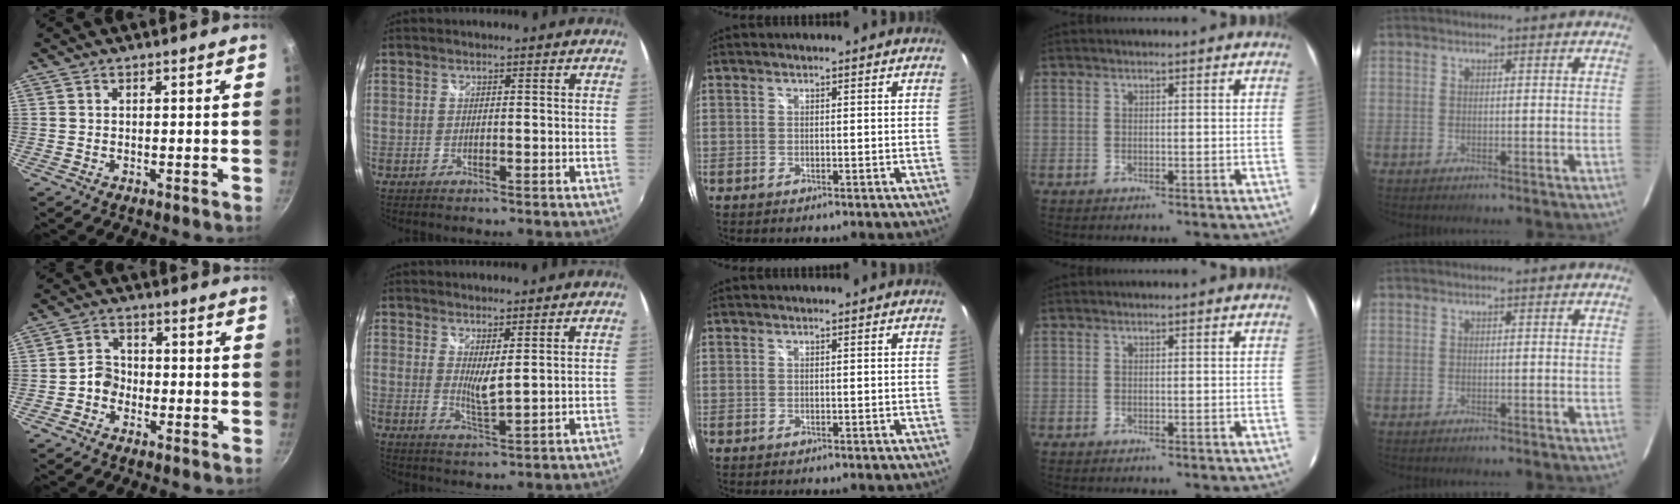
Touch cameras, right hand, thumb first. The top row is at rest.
{"thumb": {"total": 3.6, "force": [-1.7, 3.0, 1.3], "torque": [0.001, 0.023, -0.036]}, "index": {"total": 3.7, "force": [1.7, 0.5, 3.2], "torque": [-0.058, -0.012, 0.027]}}